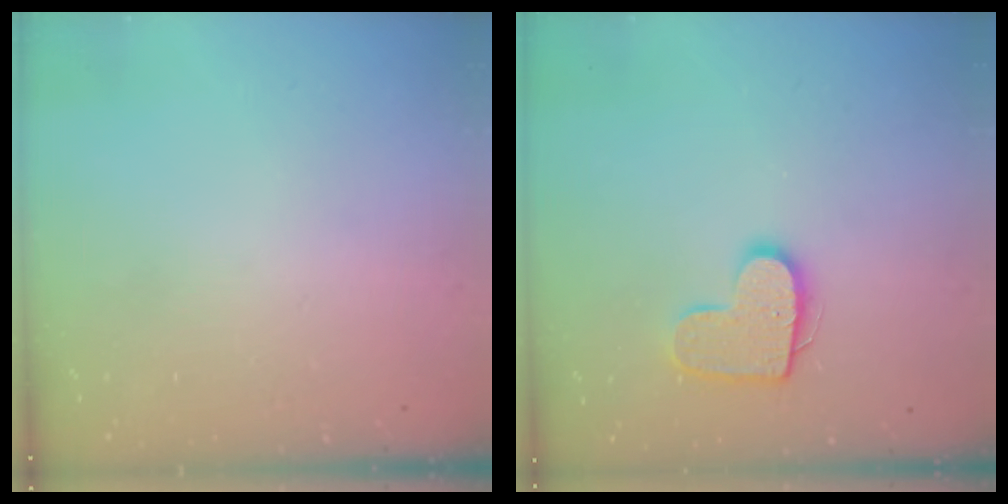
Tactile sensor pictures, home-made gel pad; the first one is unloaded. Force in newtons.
{"total": 11.8, "press": 11.8, "slide": 0.6}